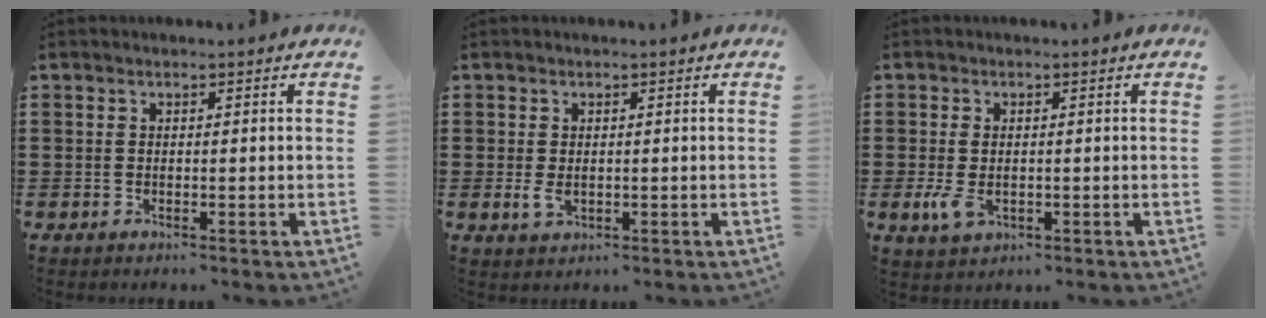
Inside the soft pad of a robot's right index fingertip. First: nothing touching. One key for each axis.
{"total": 1.9, "fx": -0.2, "fy": 1.1, "fz": 1.5, "tx": -0.030, "ty": 0.001, "tz": -0.003}
{"total": 3.5, "fx": -0.6, "fy": 2.0, "fz": 2.8, "tx": -0.075, "ty": -0.007, "tz": -0.016}